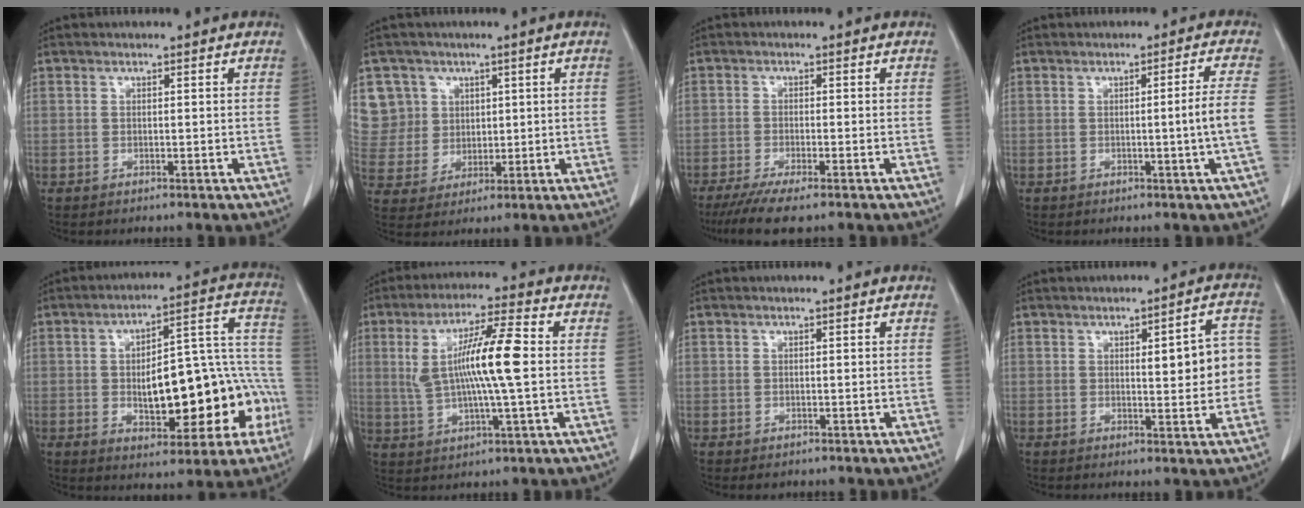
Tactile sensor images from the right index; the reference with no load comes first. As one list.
[{"total": 9.0, "force": [3.8, 8.2, 0.2], "torque": [-0.005, 0.026, 0.088]}, {"total": 6.7, "force": [-5.1, 0.5, 4.4], "torque": [-0.071, -0.017, -0.081]}, {"total": 4.6, "force": [-0.9, -1.5, 4.3], "torque": [-0.061, -0.005, -0.013]}, {"total": 19.3, "force": [-4.1, 7.7, 17.2], "torque": [-0.209, 0.050, -0.040]}, {"total": 11.8, "force": [1.1, 0.9, 11.7], "torque": [-0.227, 0.011, 0.019]}, {"total": 0.9, "force": [-0.5, 0.6, 0.2], "torque": [-0.007, 0.001, -0.004]}, {"total": 7.6, "force": [0.4, 2.1, 7.3], "torque": [-0.088, 0.016, 0.006]}]